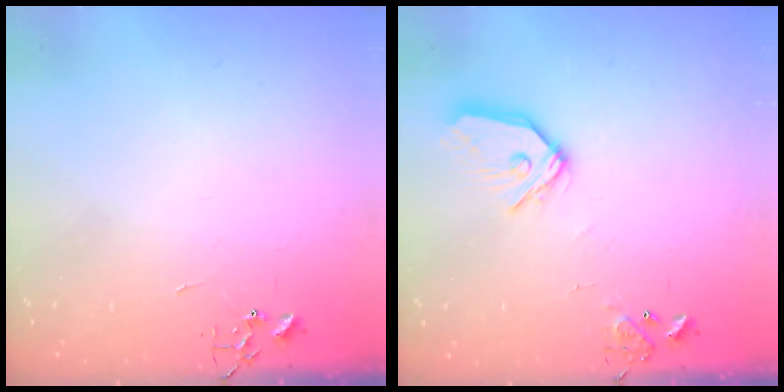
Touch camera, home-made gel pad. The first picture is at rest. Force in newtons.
{"total": 12.7, "press": 12.6, "slide": 1.7}